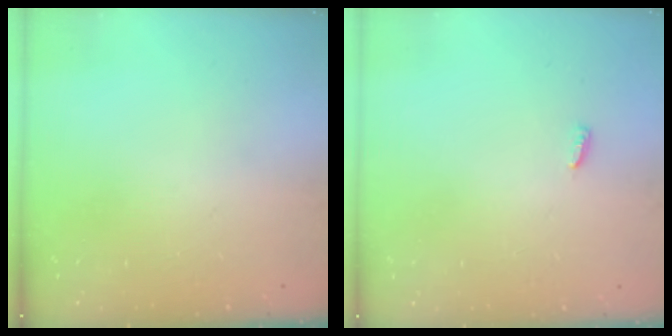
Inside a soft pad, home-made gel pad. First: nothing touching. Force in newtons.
{"total": 3.5, "press": 3.4, "slide": 0.6}